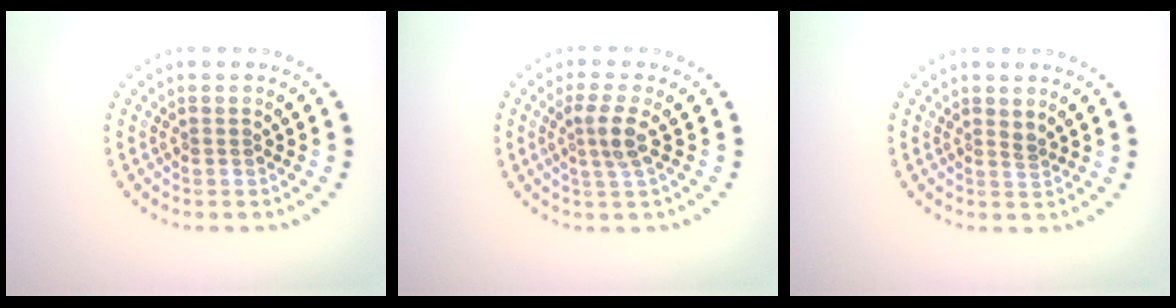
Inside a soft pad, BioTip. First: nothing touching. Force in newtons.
{"total": 2.4, "press": 1.7, "slide": 1.6}
{"total": 0.6, "press": 0.4, "slide": 0.5}